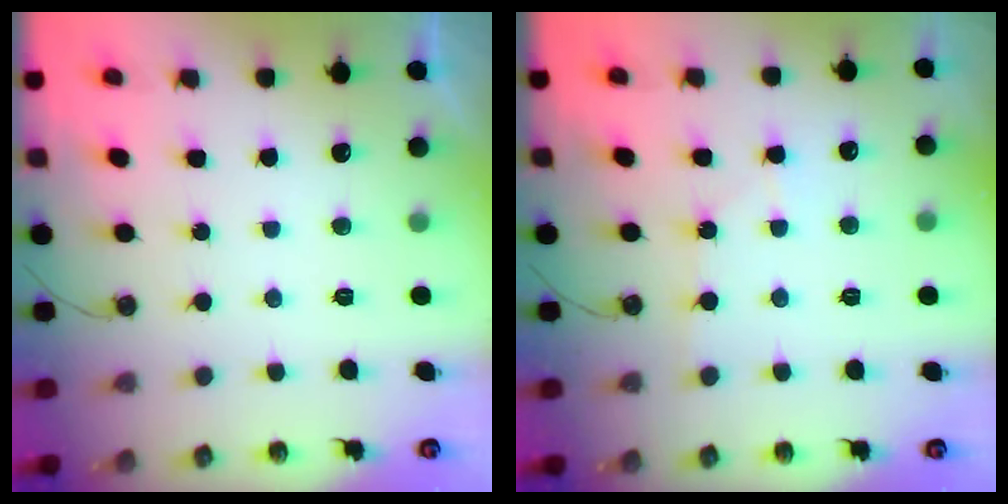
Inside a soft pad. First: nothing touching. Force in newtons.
{"total": 3.3, "press": 3.2, "slide": 0.5}